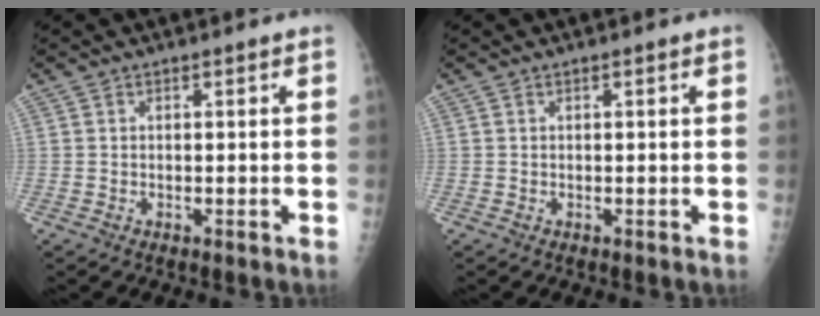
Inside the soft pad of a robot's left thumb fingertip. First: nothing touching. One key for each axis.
{"total": 0.0}